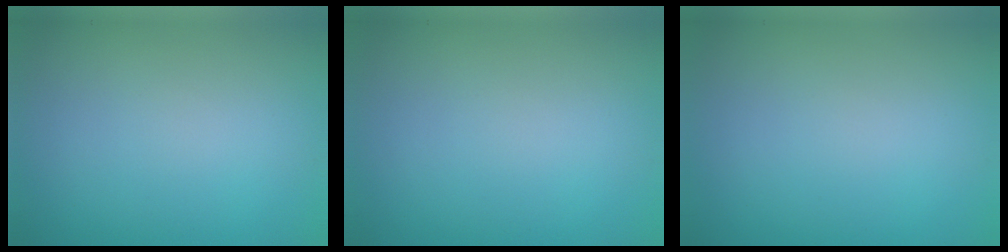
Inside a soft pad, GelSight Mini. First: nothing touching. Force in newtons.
{"total": 0.0}
{"total": 0.0}